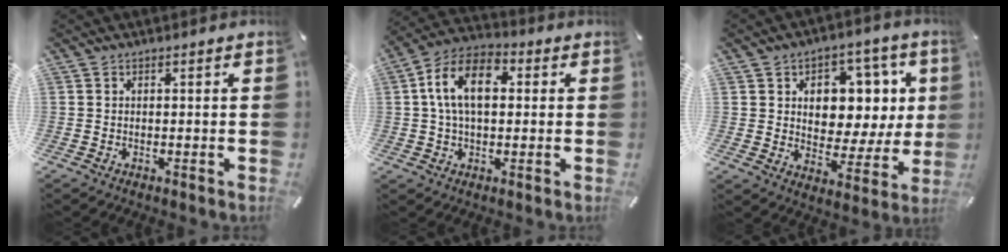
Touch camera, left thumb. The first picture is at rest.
{"total": 12.1, "force": [1.9, 7.4, 9.4], "torque": [-0.194, 0.010, 0.033]}
{"total": 10.5, "force": [3.1, 8.4, 5.5], "torque": [-0.067, -0.024, 0.057]}